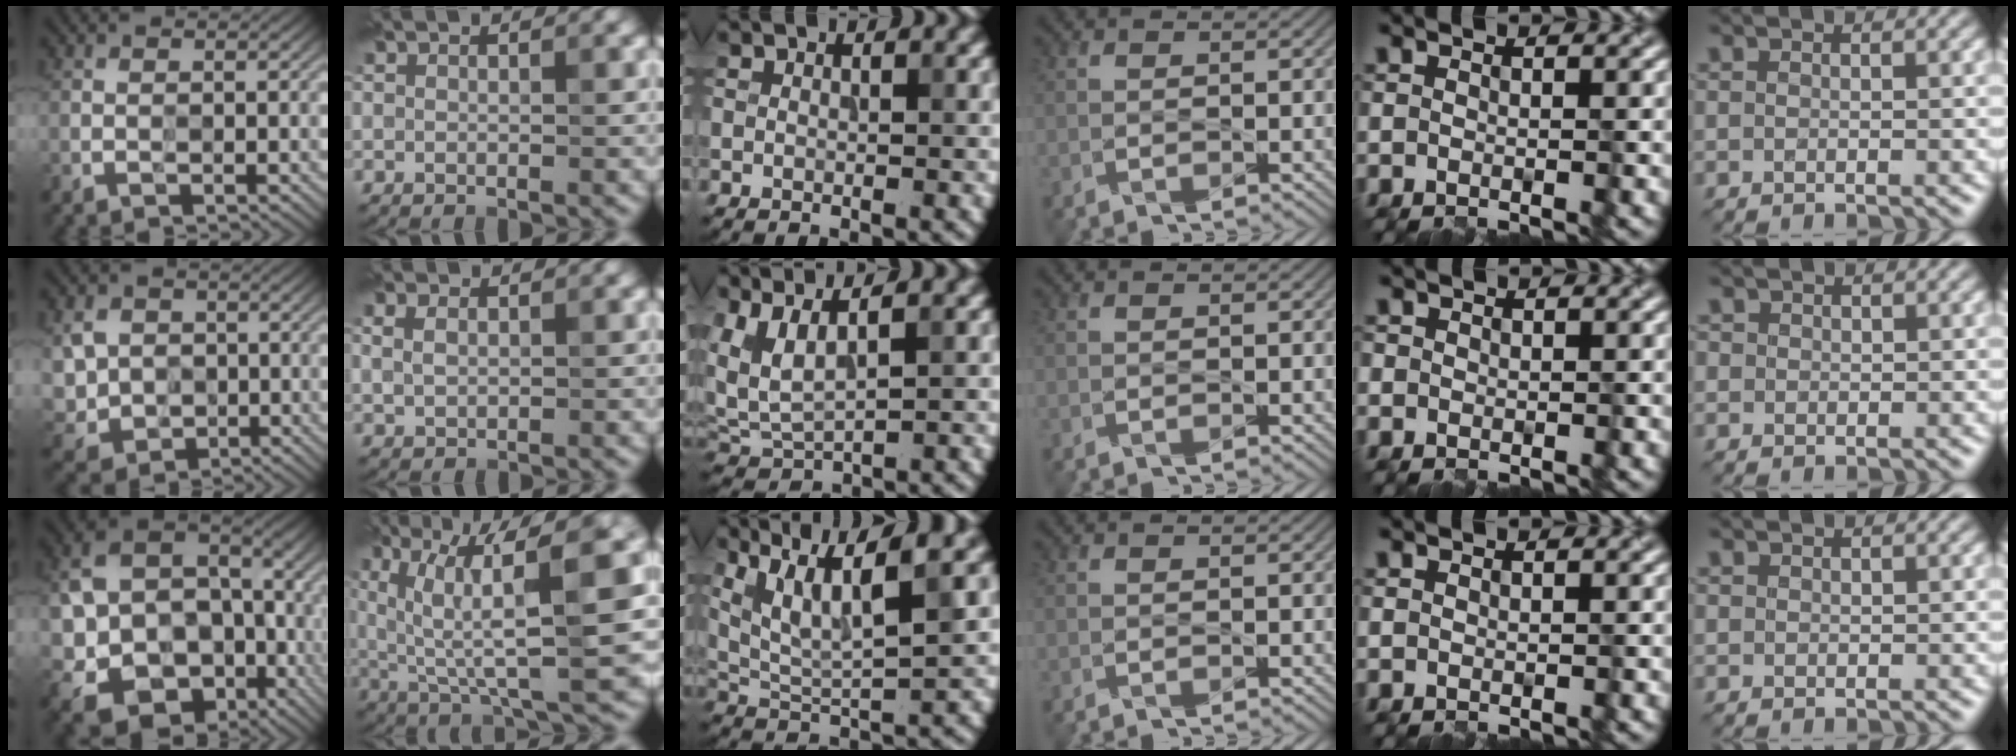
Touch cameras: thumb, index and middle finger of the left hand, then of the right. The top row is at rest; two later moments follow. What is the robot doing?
{"motion": "wipe", "object": "paper plate"}